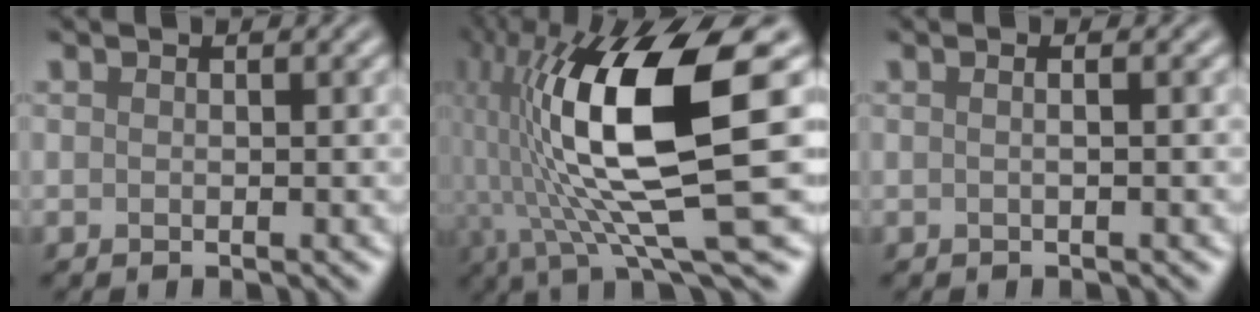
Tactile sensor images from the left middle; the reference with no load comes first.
{"total": 15.3, "force": [0.7, 4.1, 14.7], "torque": [-0.280, 0.001, 0.018]}
{"total": 1.8, "force": [0.4, 0.9, 1.5], "torque": [-0.003, -0.001, -0.017]}